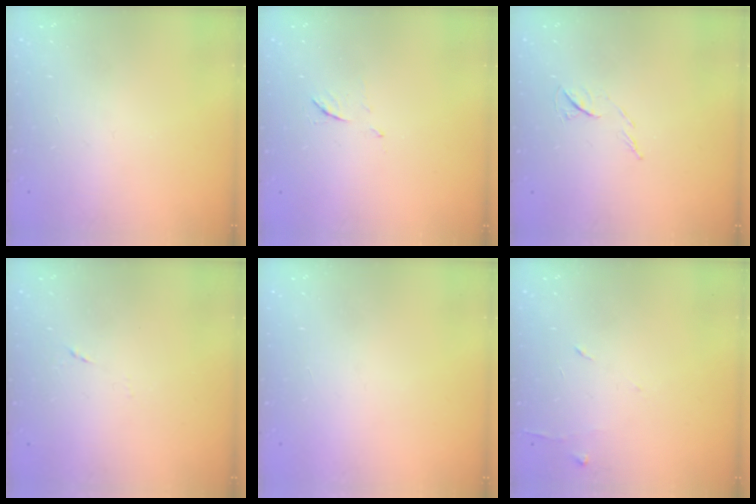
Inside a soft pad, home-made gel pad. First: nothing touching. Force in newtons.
{"total": 5.5, "press": 5.4, "slide": 0.7}
{"total": 5.7, "press": 5.6, "slide": 1.2}
{"total": 4.9, "press": 4.7, "slide": 1.1}
{"total": 1.5, "press": 1.5, "slide": 0.1}
{"total": 5.8, "press": 5.7, "slide": 0.6}